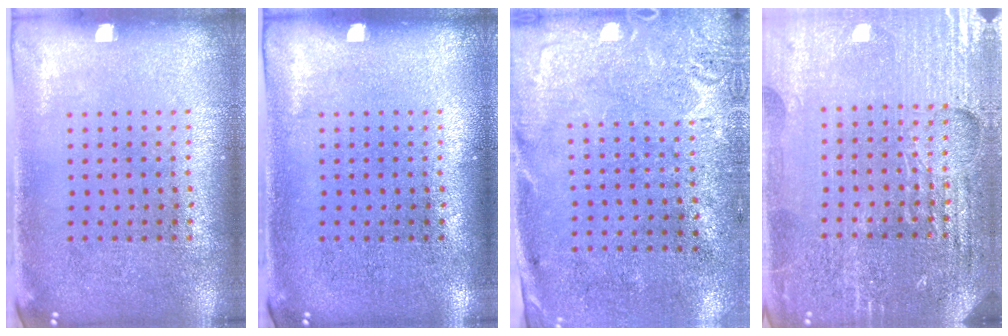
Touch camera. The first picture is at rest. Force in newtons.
{"total": 0.0}
{"total": 2.7, "press": 2.2, "slide": 1.7}
{"total": 4.7, "press": 4.4, "slide": 1.7}